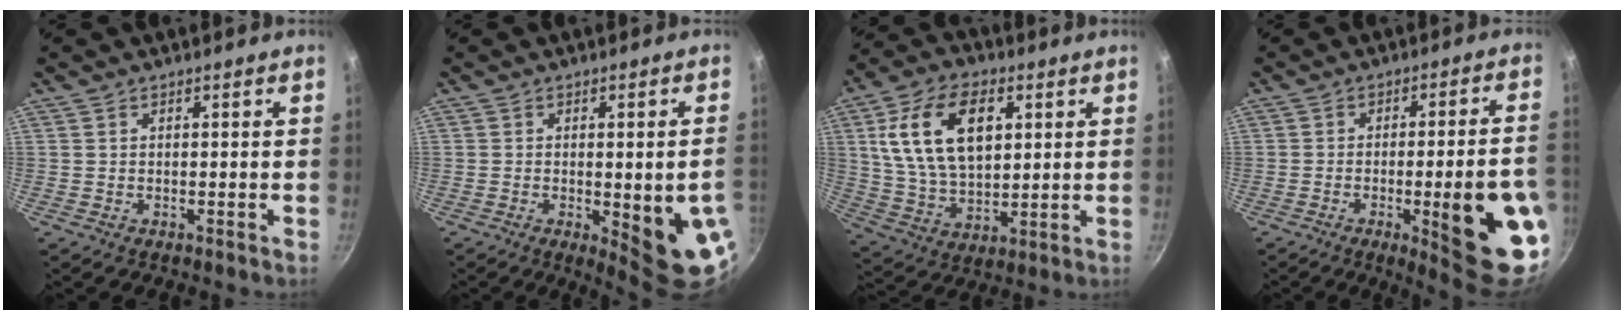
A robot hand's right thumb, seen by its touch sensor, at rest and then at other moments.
{"total": 12.5, "force": [-2.8, 3.3, 11.7], "torque": [-0.125, -0.001, -0.024]}
{"total": 17.4, "force": [4.9, 10.5, 13.1], "torque": [-0.219, -0.006, 0.093]}
{"total": 18.2, "force": [-5.3, 3.6, 17.0], "torque": [-0.203, 0.023, -0.061]}